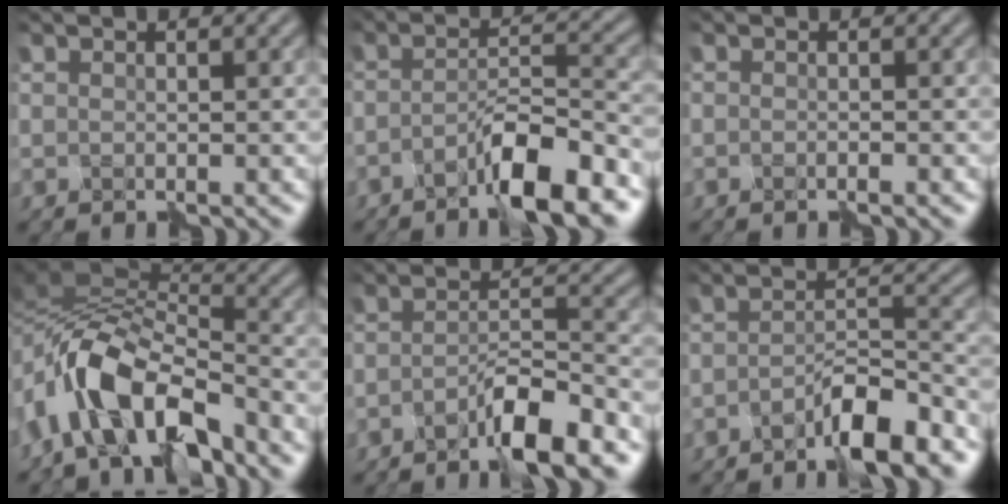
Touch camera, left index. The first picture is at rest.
{"total": 6.1, "force": [-4.1, 0.6, 4.4], "torque": [-0.072, 0.007, -0.071]}
{"total": 1.1, "force": [-1.0, -0.2, 0.4], "torque": [-0.006, -0.003, -0.019]}
{"total": 8.6, "force": [-5.2, 3.5, 5.9], "torque": [-0.101, 0.013, -0.110]}
{"total": 4.8, "force": [-3.6, 0.3, 3.2], "torque": [-0.055, 0.003, -0.065]}
{"total": 5.2, "force": [-4.0, 0.6, 3.2], "torque": [-0.053, 0.004, -0.069]}